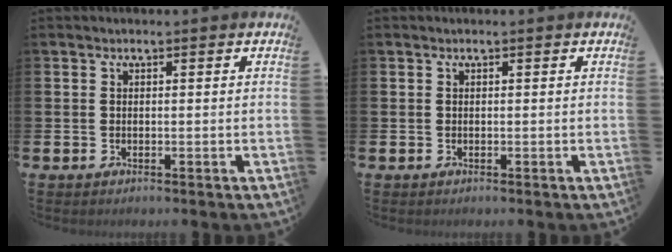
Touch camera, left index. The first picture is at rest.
{"total": 0.0}